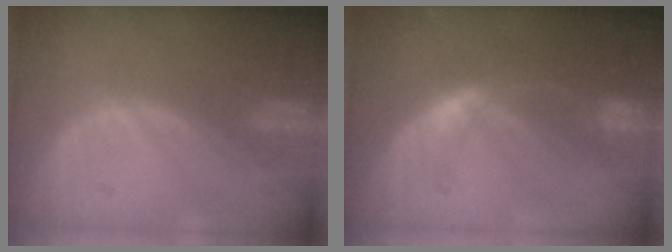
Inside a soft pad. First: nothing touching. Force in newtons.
{"total": 5.5, "press": 4.8, "slide": 2.8}